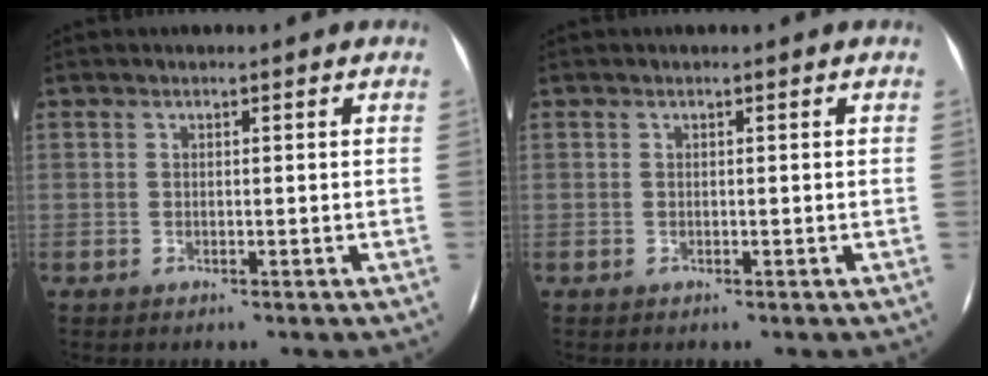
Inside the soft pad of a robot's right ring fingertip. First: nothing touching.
{"total": 0.0}